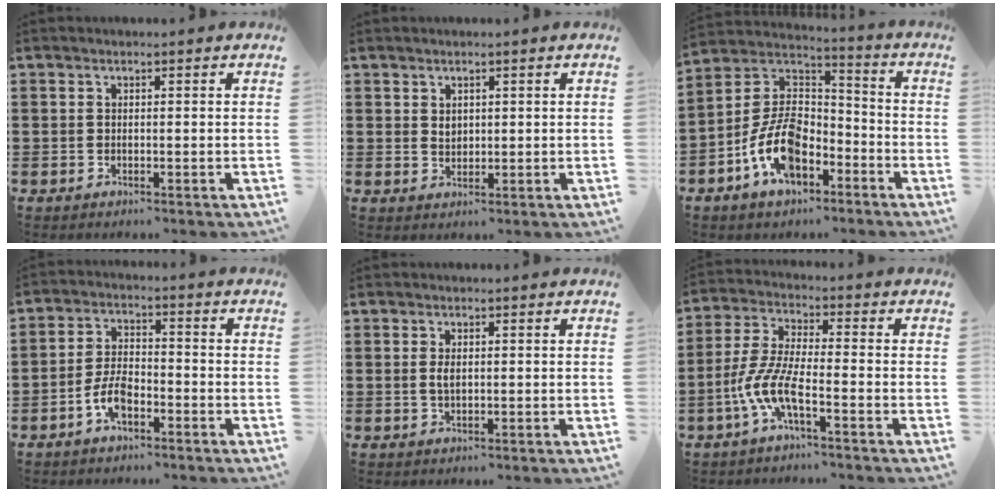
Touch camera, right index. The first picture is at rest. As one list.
[{"total": 1.7, "force": [0.8, 1.3, 0.8], "torque": [-0.020, 0.005, 0.015]}, {"total": 11.1, "force": [-5.3, 6.1, 7.5], "torque": [-0.182, 0.003, -0.106]}, {"total": 5.7, "force": [-2.9, 2.7, 4.1], "torque": [-0.102, 0.001, -0.061]}, {"total": 2.0, "force": [0.2, 0.9, 1.8], "torque": [-0.038, 0.005, 0.002]}, {"total": 7.7, "force": [-3.8, 1.7, 6.5], "torque": [-0.165, -0.016, -0.080]}]